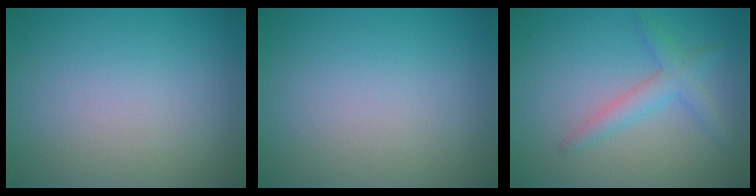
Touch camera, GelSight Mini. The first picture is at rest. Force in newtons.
{"total": 0.0}
{"total": 2.5, "press": 2.5, "slide": 0.1}